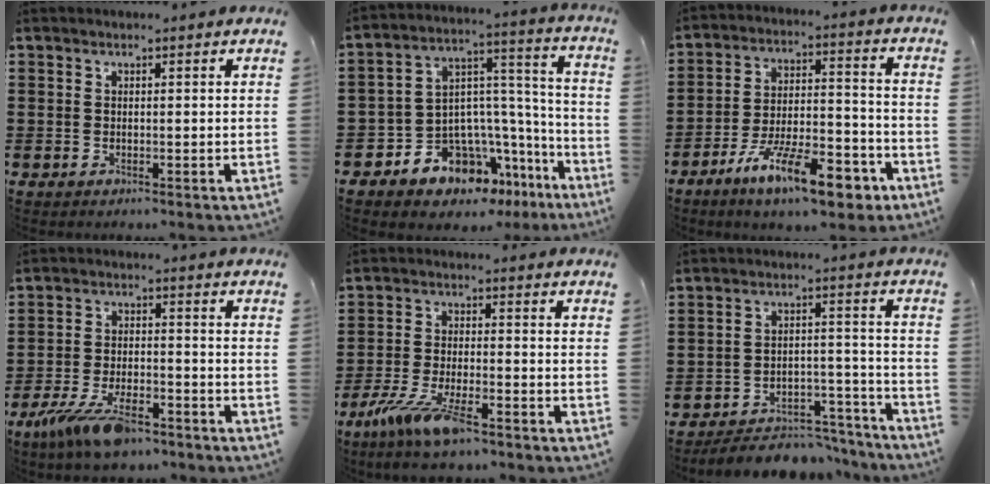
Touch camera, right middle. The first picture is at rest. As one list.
[{"total": 9.1, "force": [-7.4, 4.9, 1.9], "torque": [-0.055, -0.005, -0.141]}, {"total": 14.1, "force": [-9.3, 4.3, 9.7], "torque": [-0.166, 0.037, -0.162]}, {"total": 9.3, "force": [-6.5, 2.8, 6.0], "torque": [-0.127, 0.001, -0.120]}, {"total": 8.2, "force": [-5.7, 1.2, 5.7], "torque": [-0.130, -0.016, -0.108]}, {"total": 5.7, "force": [-5.5, 1.3, 1.0], "torque": [-0.013, 0.019, -0.108]}]